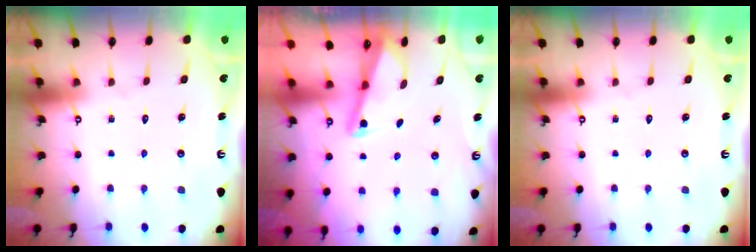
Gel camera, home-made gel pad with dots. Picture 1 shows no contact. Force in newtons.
{"total": 1.9, "press": 1.9, "slide": 0.4}
{"total": 0.0}